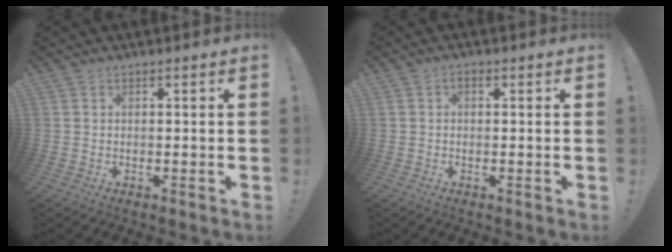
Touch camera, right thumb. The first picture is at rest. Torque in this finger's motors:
{"motor_torque": [0.24, 0.48, 0.41, 0.16, 0.00]}